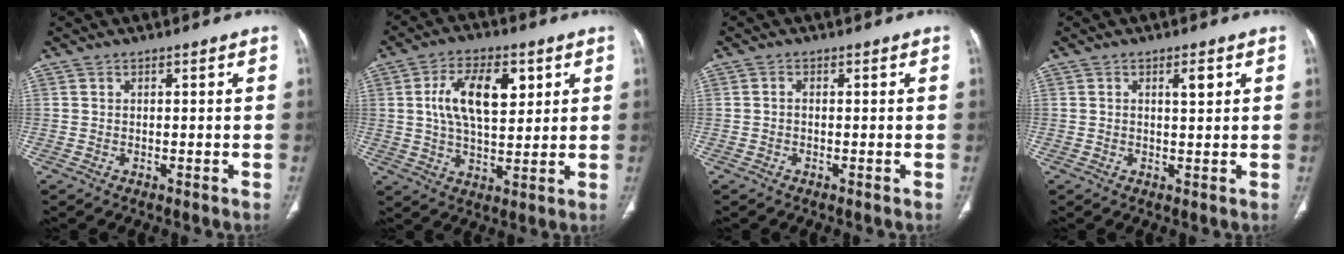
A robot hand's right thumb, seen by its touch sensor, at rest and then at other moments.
{"total": 12.6, "force": [3.6, 6.4, 10.2], "torque": [-0.163, -0.006, 0.067]}
{"total": 0.5, "force": [-0.1, 0.4, 0.4], "torque": [-0.005, 0.001, -0.006]}
{"total": 2.3, "force": [1.0, 0.7, 2.0], "torque": [-0.031, -0.004, 0.018]}